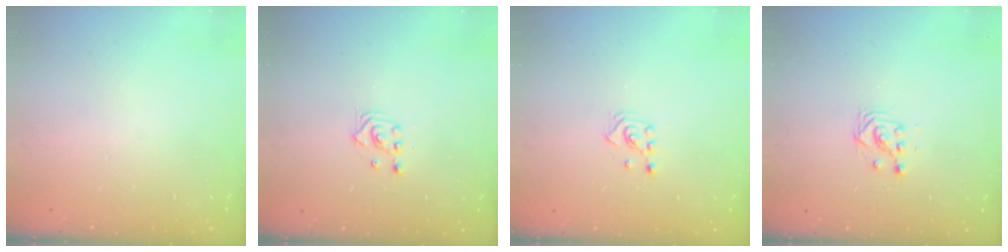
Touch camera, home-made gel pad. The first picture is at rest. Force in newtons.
{"total": 2.5, "press": 2.5, "slide": 0.3}
{"total": 2.1, "press": 2.1, "slide": 0.3}
{"total": 3.0, "press": 3.0, "slide": 0.2}